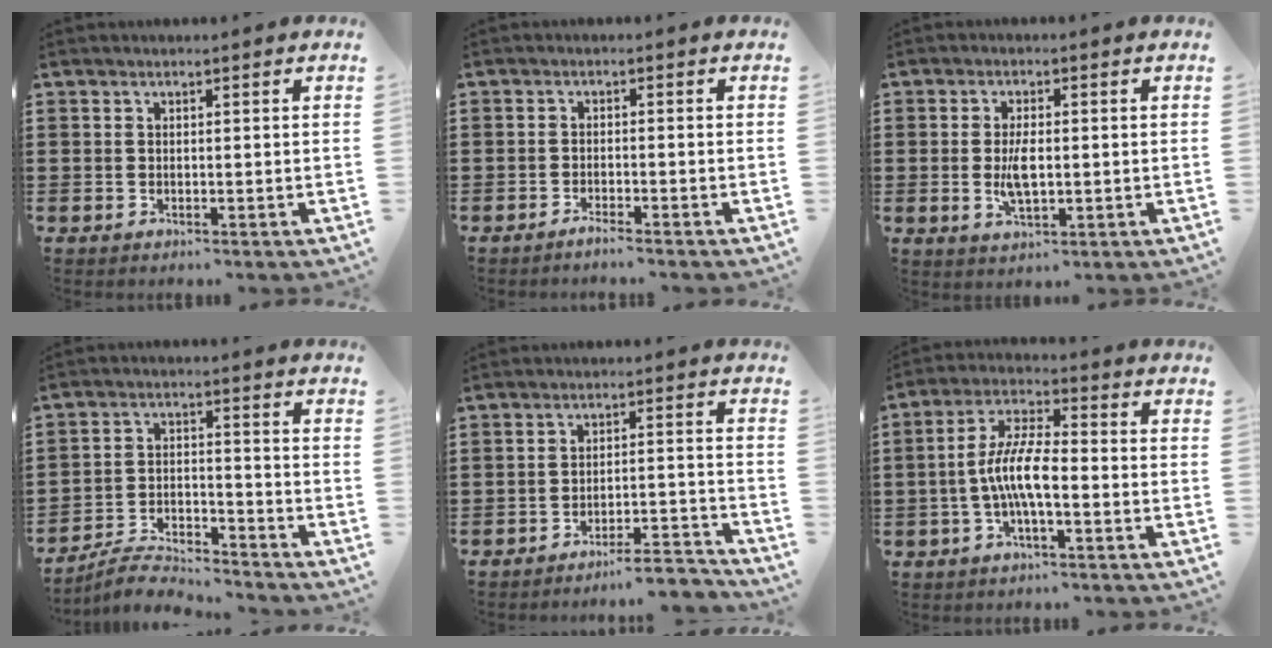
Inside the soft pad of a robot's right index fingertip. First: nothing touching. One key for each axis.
{"total": 1.6, "fx": -1.5, "fy": -0.2, "fz": 0.5, "tx": -0.009, "ty": 0.000, "tz": -0.028}
{"total": 4.6, "fx": -0.3, "fy": 1.9, "fz": 4.2, "tx": -0.092, "ty": -0.003, "tz": -0.010}
{"total": 5.3, "fx": -5.3, "fy": 0.4, "fz": 0.9, "tx": -0.030, "ty": 0.005, "tz": -0.108}
{"total": 4.8, "fx": -4.6, "fy": -0.1, "fz": 1.4, "tx": -0.026, "ty": -0.006, "tz": -0.094}
{"total": 8.0, "fx": -1.9, "fy": 2.3, "fz": 7.4, "tx": -0.161, "ty": -0.005, "tz": -0.042}